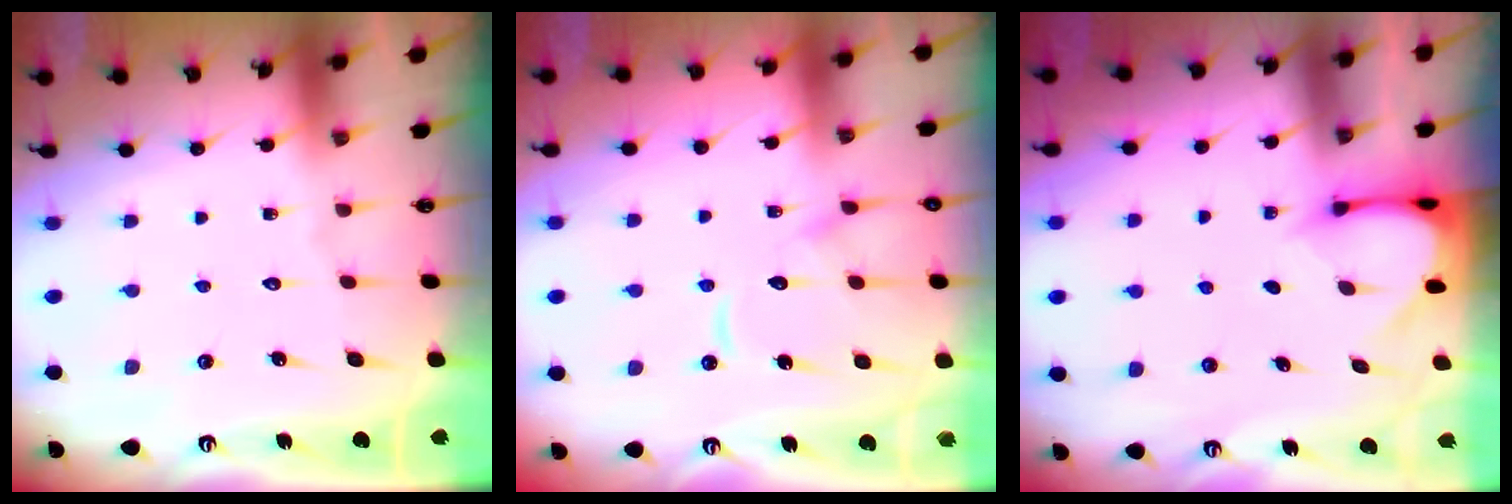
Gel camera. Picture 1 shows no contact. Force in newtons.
{"total": 11.6, "press": 11.5, "slide": 1.1}
{"total": 3.4, "press": 3.4, "slide": 0.3}